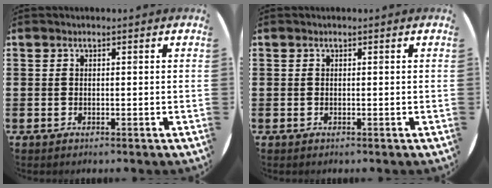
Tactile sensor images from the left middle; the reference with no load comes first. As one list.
[{"total": 0.0}]